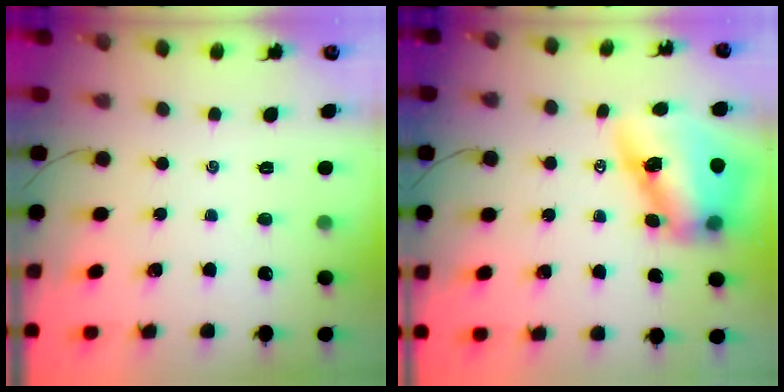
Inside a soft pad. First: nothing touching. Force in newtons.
{"total": 12.9, "press": 12.4, "slide": 3.6}